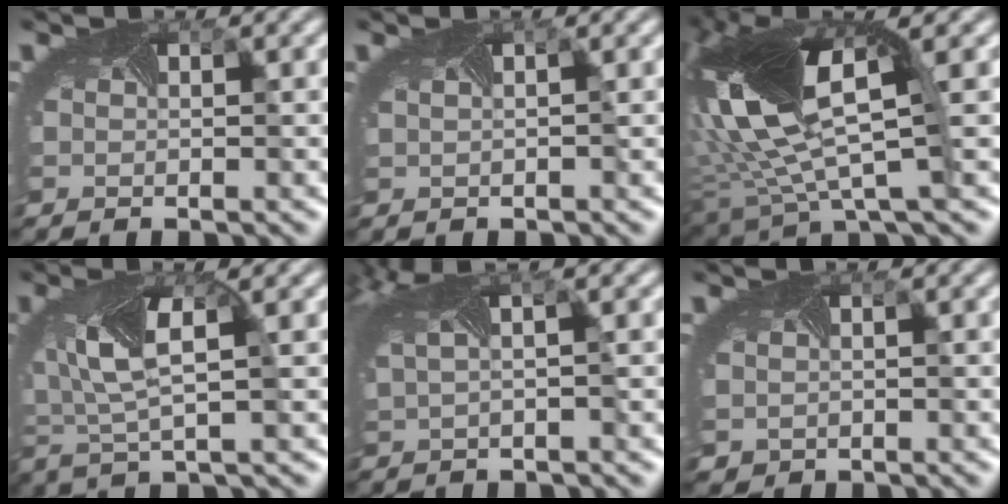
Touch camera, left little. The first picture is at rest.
{"total": 1.9, "force": [0.8, 0.9, 1.5], "torque": [-0.002, 0.012, -0.005]}
{"total": 13.8, "force": [2.3, 4.7, 12.8], "torque": [-0.278, -0.003, 0.039]}
{"total": 5.0, "force": [0.7, 1.8, 4.6], "torque": [-0.114, -0.002, 0.011]}
{"total": 6.7, "force": [2.6, 2.6, 5.6], "torque": [-0.142, 0.029, 0.054]}
{"total": 0.8, "force": [-0.1, 0.8, 0.0], "torque": [0.000, -0.007, 0.002]}